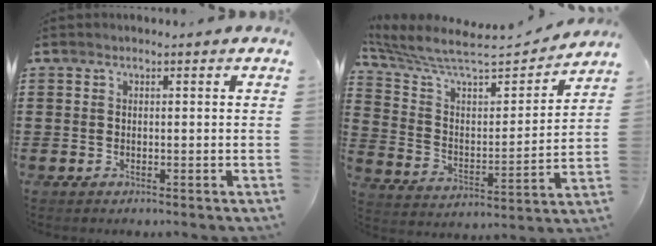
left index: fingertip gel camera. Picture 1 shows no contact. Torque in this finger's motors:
{"motor_torque": [1.11, -1.02, 0.17, 0.03]}